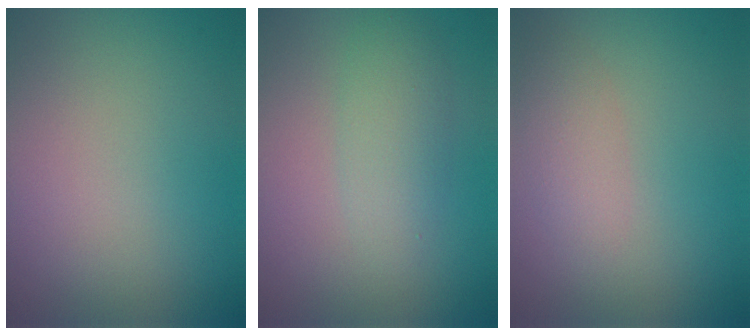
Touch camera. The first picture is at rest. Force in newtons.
{"total": 2.8, "press": 2.8, "slide": 0.1}
{"total": 2.0, "press": 2.0, "slide": 0.1}